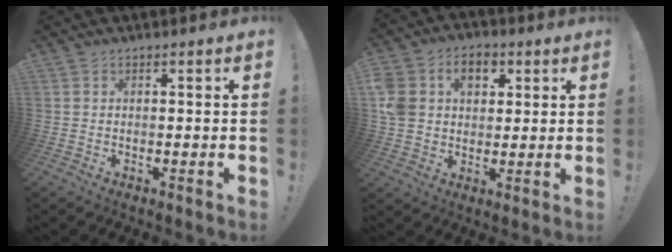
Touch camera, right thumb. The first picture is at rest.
{"total": 12.4, "force": [3.7, 9.9, 6.6], "torque": [-0.111, -0.005, 0.073]}